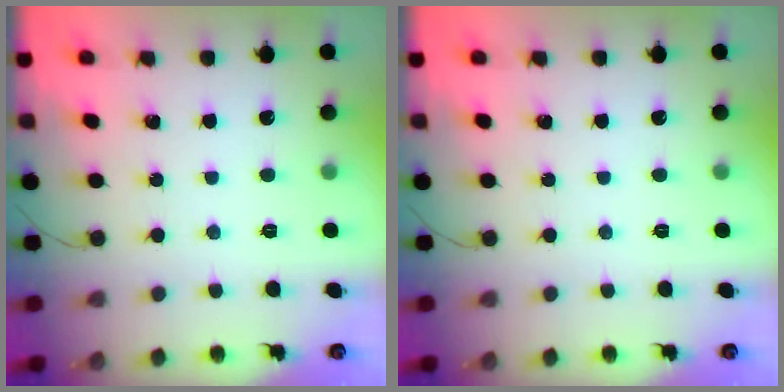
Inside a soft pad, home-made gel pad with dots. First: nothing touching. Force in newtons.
{"total": 0.0}